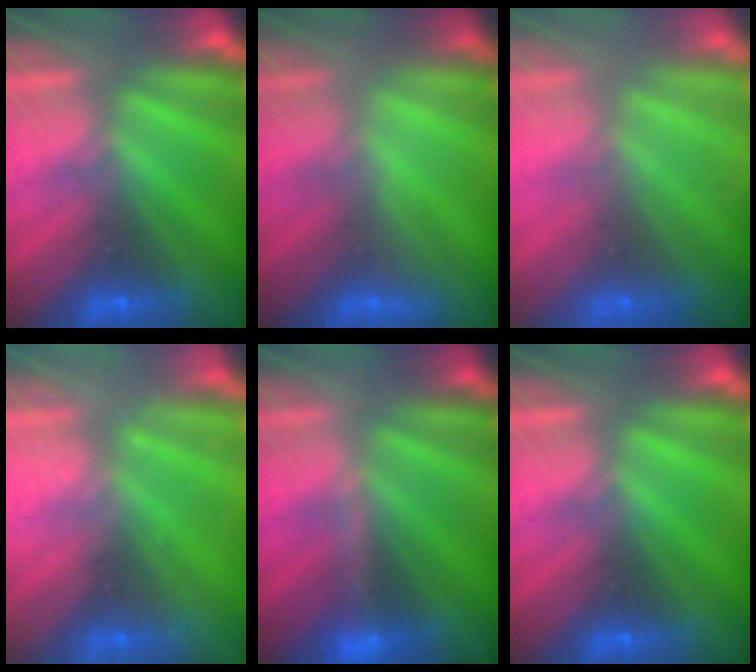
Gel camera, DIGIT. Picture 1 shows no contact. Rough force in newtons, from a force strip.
{"total": 2.2}
{"total": 8.9}
{"total": 2.4}
{"total": 3.2}
{"total": 0.0}